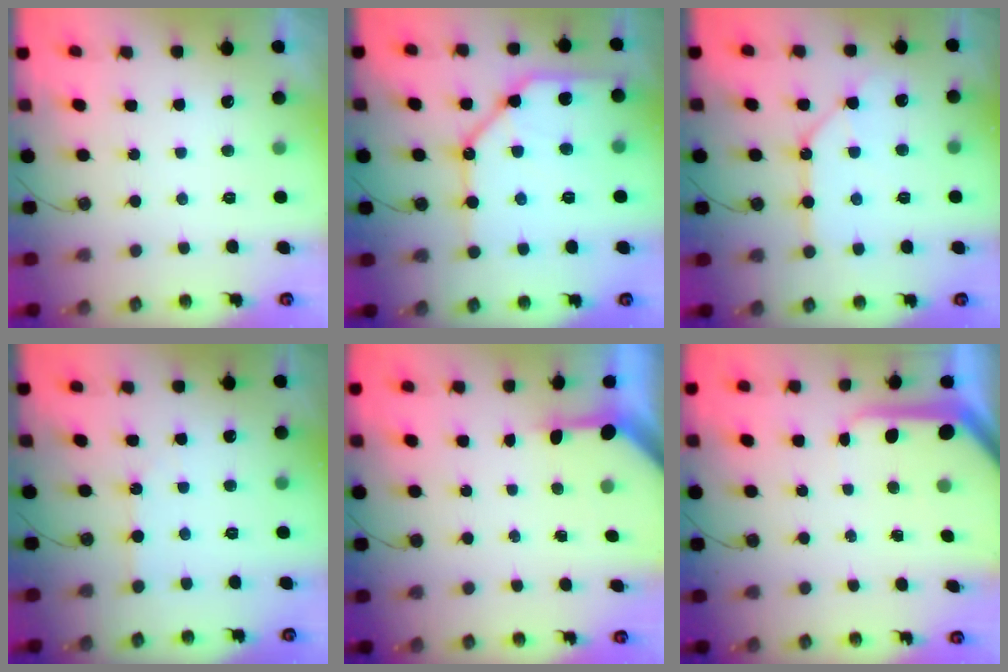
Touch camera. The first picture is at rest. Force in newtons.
{"total": 17.4, "press": 17.3, "slide": 1.8}
{"total": 10.1, "press": 10.0, "slide": 1.3}
{"total": 2.2, "press": 2.2, "slide": 0.3}
{"total": 3.2, "press": 3.2, "slide": 0.3}
{"total": 6.7, "press": 6.7, "slide": 0.7}